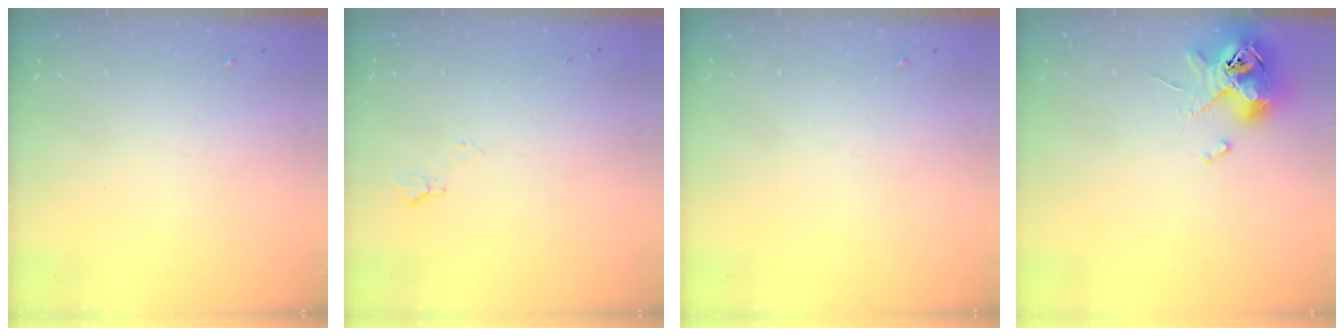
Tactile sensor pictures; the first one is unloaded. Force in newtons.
{"total": 4.6, "press": 4.5, "slide": 0.6}
{"total": 0.0}
{"total": 11.8, "press": 11.6, "slide": 1.9}